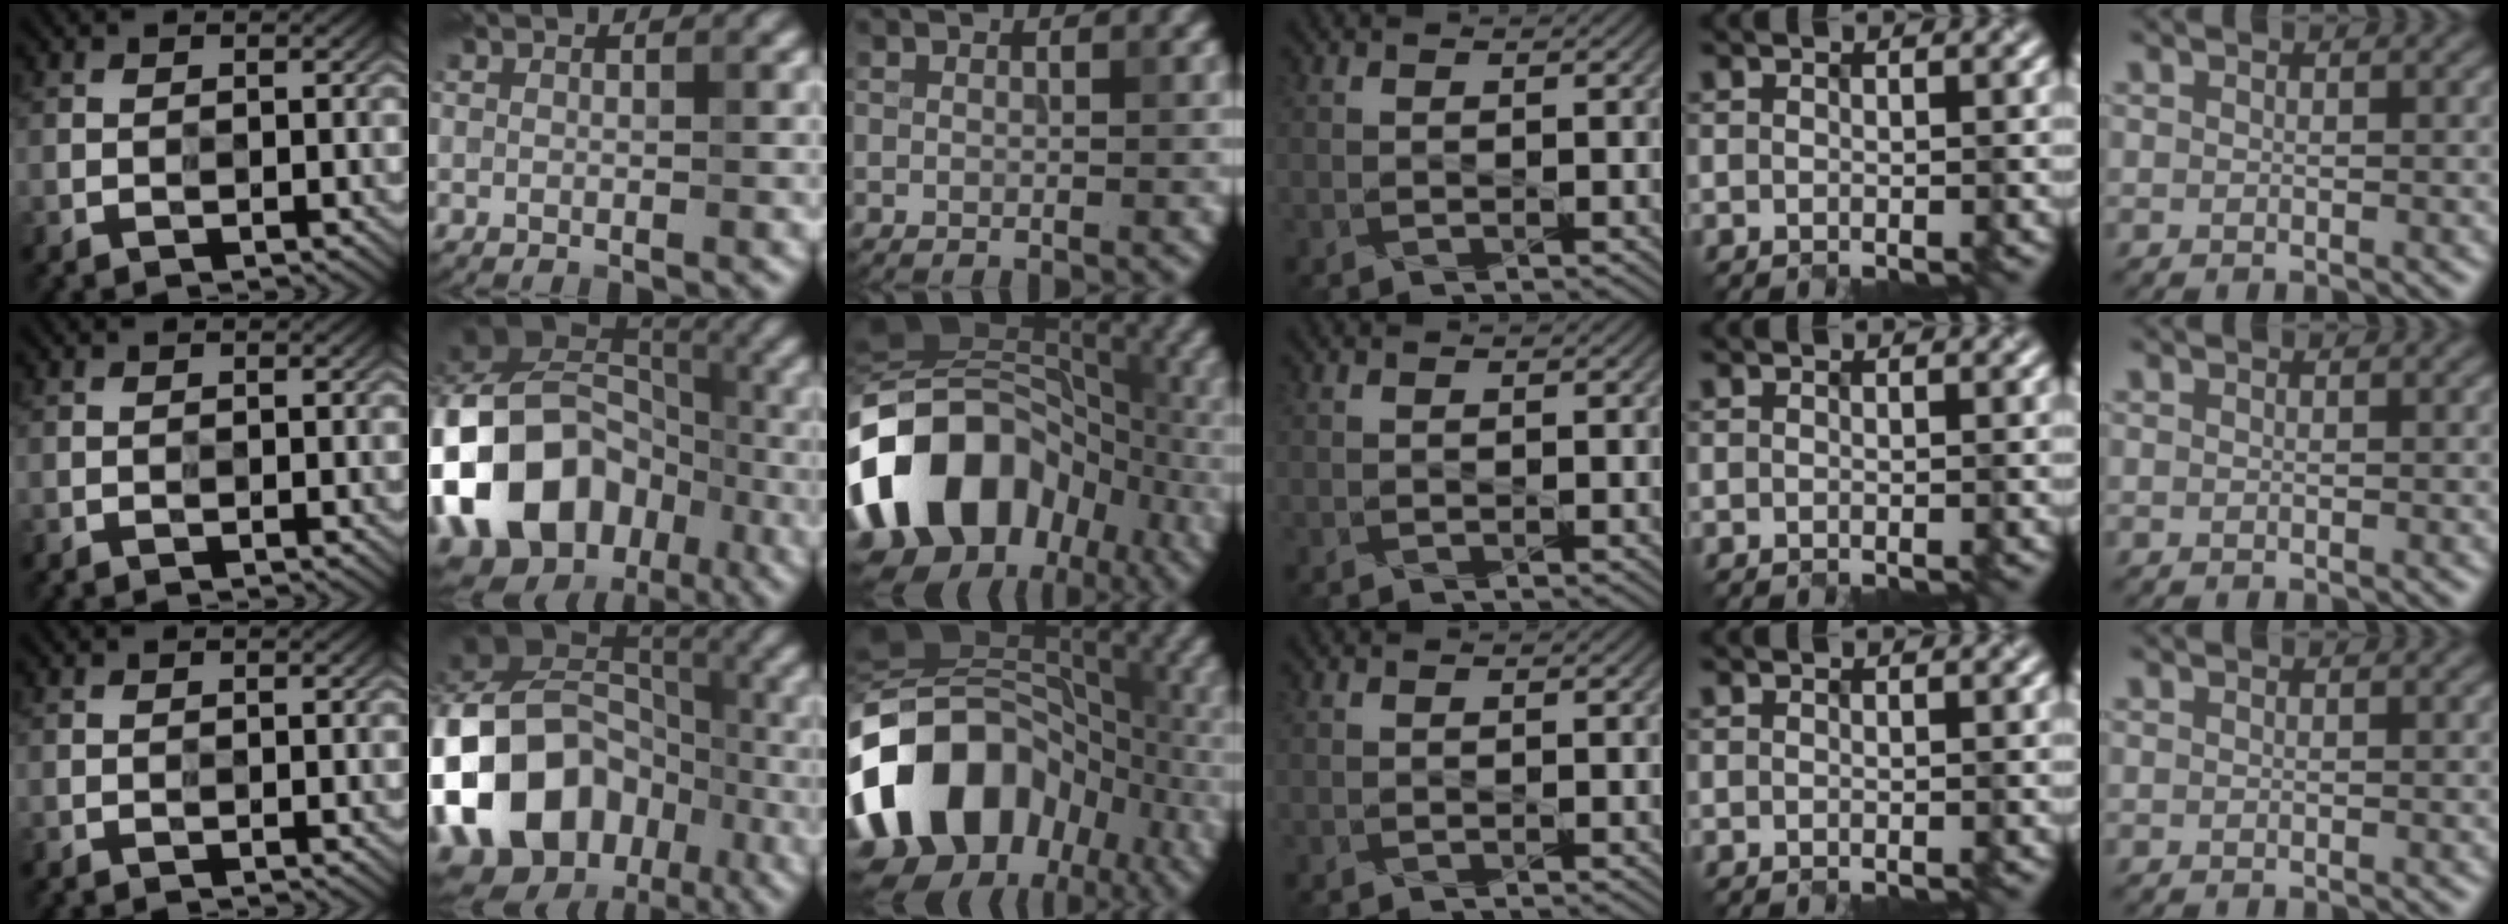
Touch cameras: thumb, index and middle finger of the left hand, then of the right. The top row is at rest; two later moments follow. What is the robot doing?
{"motion": "extract", "object": "drawer"}